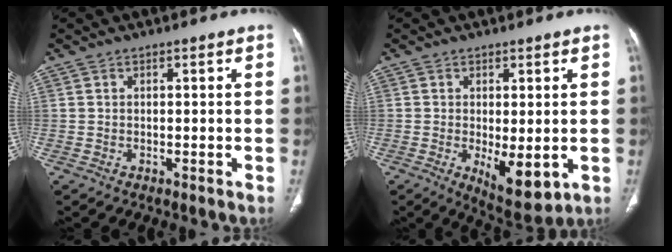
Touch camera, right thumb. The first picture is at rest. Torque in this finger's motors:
{"motor_torque": [-0.48, 0.75, -0.08, 0.07, 0.23]}